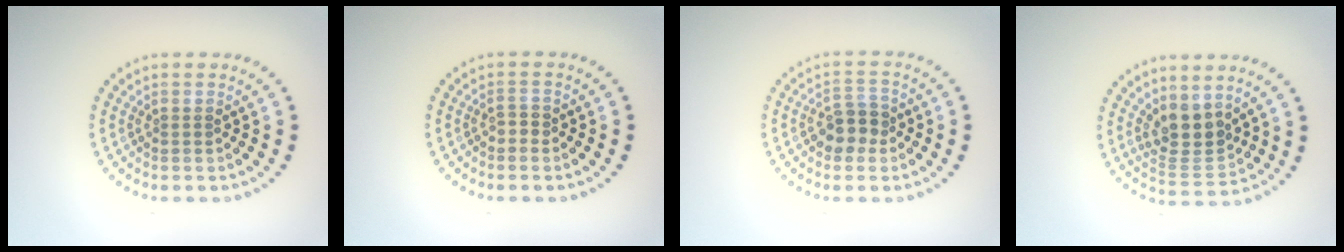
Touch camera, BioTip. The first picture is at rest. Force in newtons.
{"total": 1.0, "press": 0.9, "slide": 0.5}
{"total": 2.7, "press": 2.6, "slide": 0.9}
{"total": 3.8, "press": 3.1, "slide": 2.1}